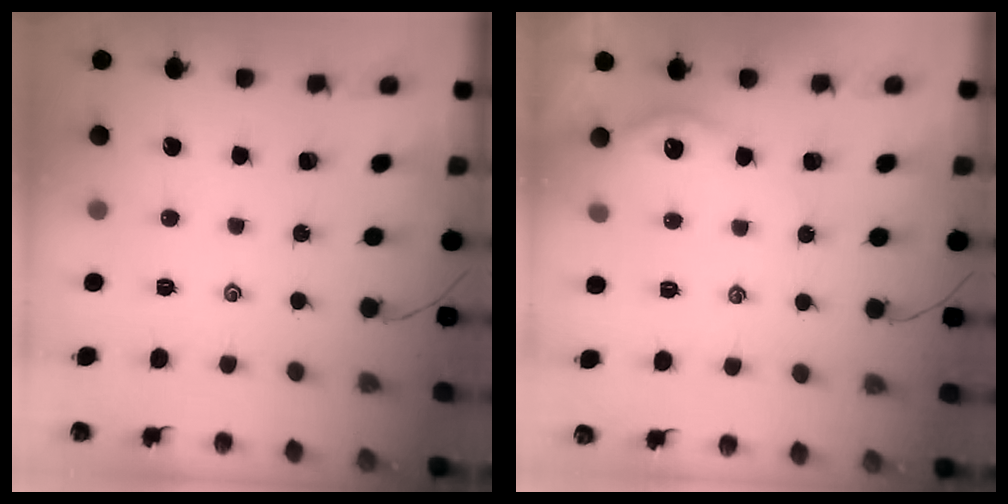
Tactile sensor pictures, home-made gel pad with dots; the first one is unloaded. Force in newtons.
{"total": 3.8, "press": 3.7, "slide": 0.4}